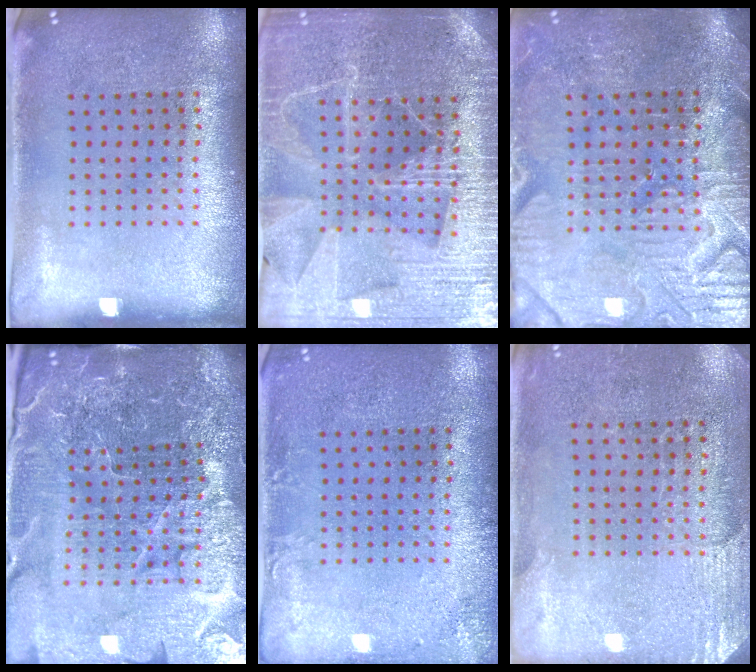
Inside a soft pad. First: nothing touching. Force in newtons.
{"total": 4.4, "press": 4.1, "slide": 1.6}
{"total": 3.9, "press": 3.8, "slide": 1.0}
{"total": 6.6, "press": 5.9, "slide": 3.1}
{"total": 1.7, "press": 1.7, "slide": 0.3}
{"total": 2.7, "press": 2.5, "slide": 1.1}